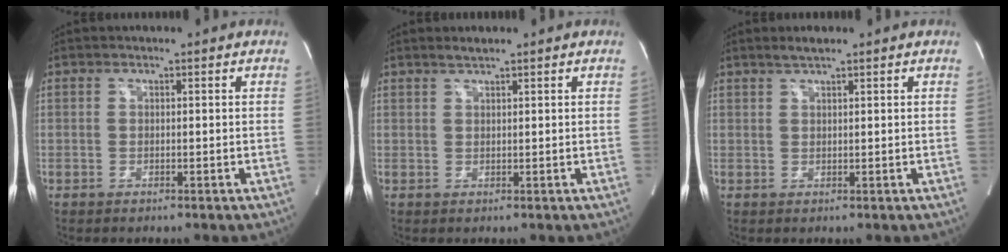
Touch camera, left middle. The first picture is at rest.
{"total": 1.2, "force": [1.1, 0.0, 0.5], "torque": [-0.013, 0.004, 0.024]}
{"total": 1.8, "force": [1.5, 0.1, 1.0], "torque": [-0.027, 0.005, 0.030]}